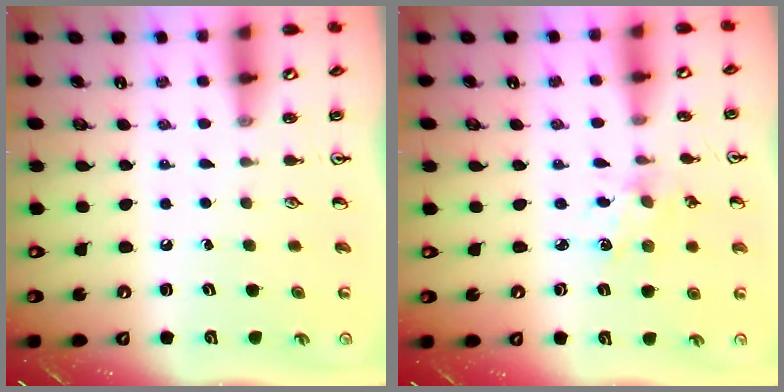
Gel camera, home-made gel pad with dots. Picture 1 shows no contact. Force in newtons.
{"total": 2.1, "press": 2.1, "slide": 0.4}